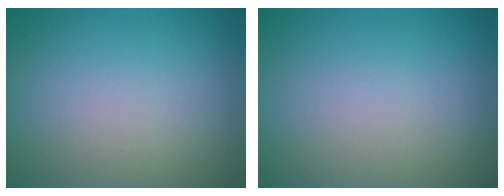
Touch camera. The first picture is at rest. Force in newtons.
{"total": 0.0}